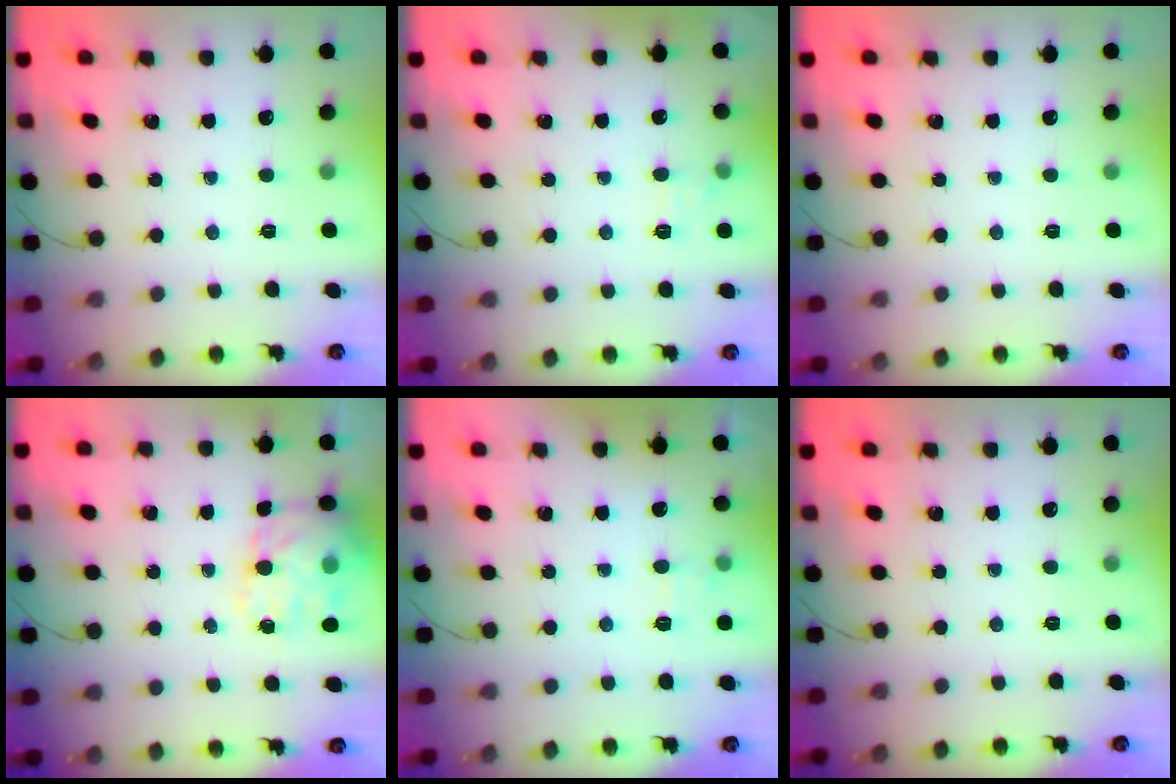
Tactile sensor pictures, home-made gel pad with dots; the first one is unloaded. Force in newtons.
{"total": 6.0, "press": 5.8, "slide": 1.6}
{"total": 0.0}
{"total": 14.1, "press": 13.7, "slide": 3.3}
{"total": 7.2, "press": 7.0, "slide": 1.5}
{"total": 0.0}